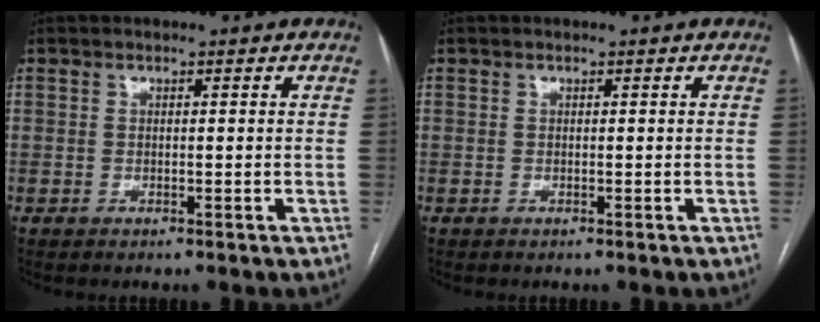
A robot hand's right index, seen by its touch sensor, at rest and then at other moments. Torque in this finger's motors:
{"motor_torque": [0.00, 0.00, 0.00, 0.00]}